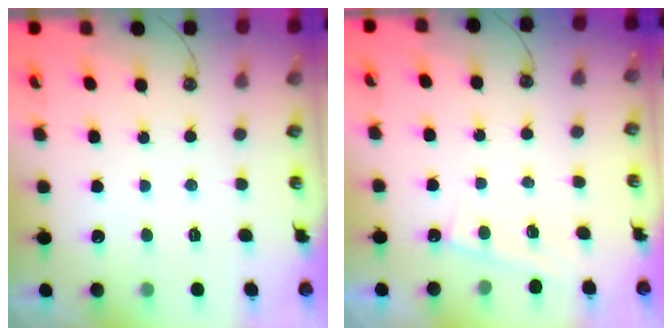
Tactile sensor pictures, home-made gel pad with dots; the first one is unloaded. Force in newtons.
{"total": 0.7, "press": 0.7, "slide": 0.2}